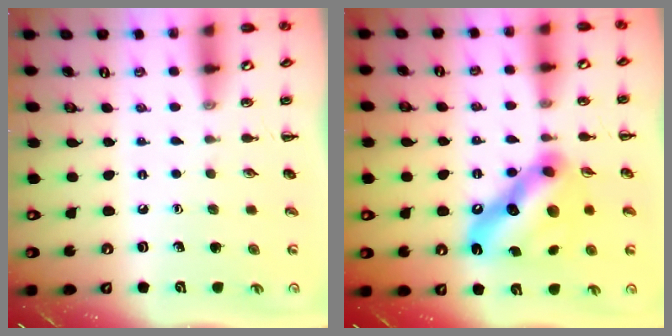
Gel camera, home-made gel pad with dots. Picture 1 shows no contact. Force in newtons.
{"total": 17.1, "press": 17.0, "slide": 1.5}